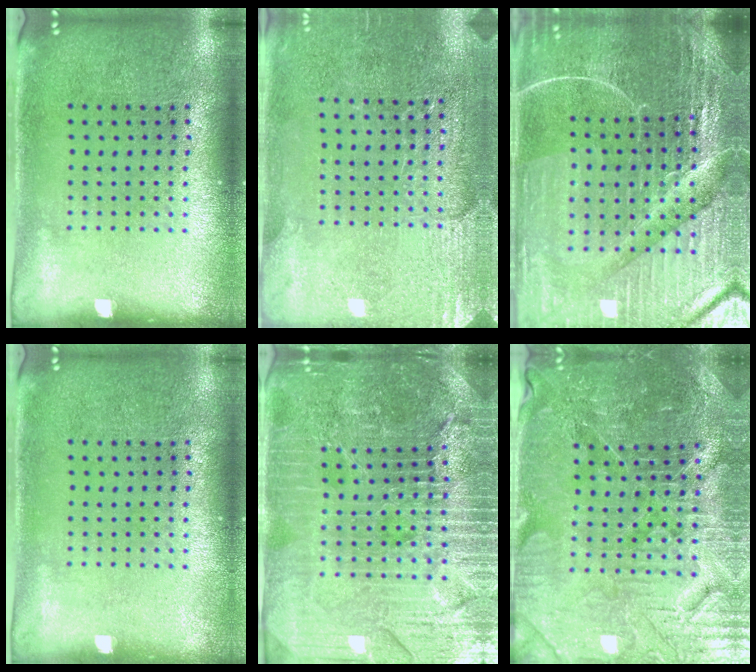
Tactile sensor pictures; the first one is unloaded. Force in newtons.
{"total": 2.9, "press": 2.8, "slide": 0.8}
{"total": 5.9, "press": 5.4, "slide": 2.5}
{"total": 0.0}
{"total": 5.2, "press": 4.8, "slide": 2.1}
{"total": 4.9, "press": 4.6, "slide": 1.5}